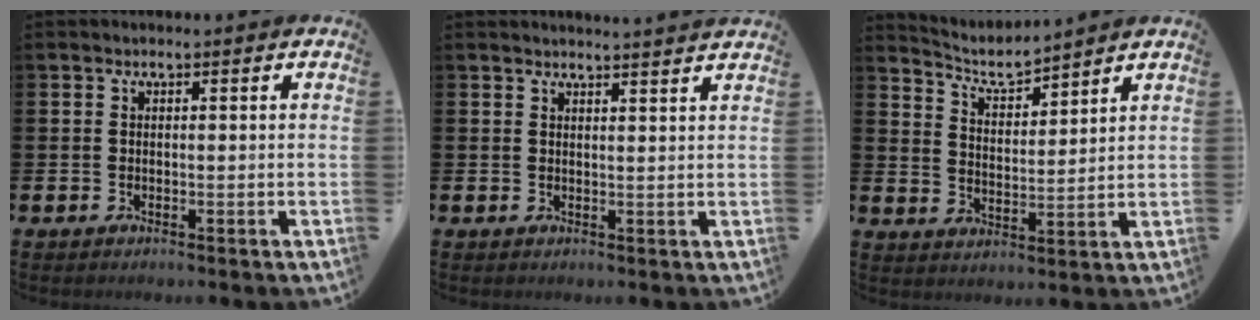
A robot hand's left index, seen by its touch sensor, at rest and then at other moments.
{"total": 2.2, "force": [2.2, -0.4, -0.1], "torque": [0.009, -0.018, 0.039]}
{"total": 4.6, "force": [4.4, 0.8, 1.0], "torque": [-0.043, -0.026, 0.076]}